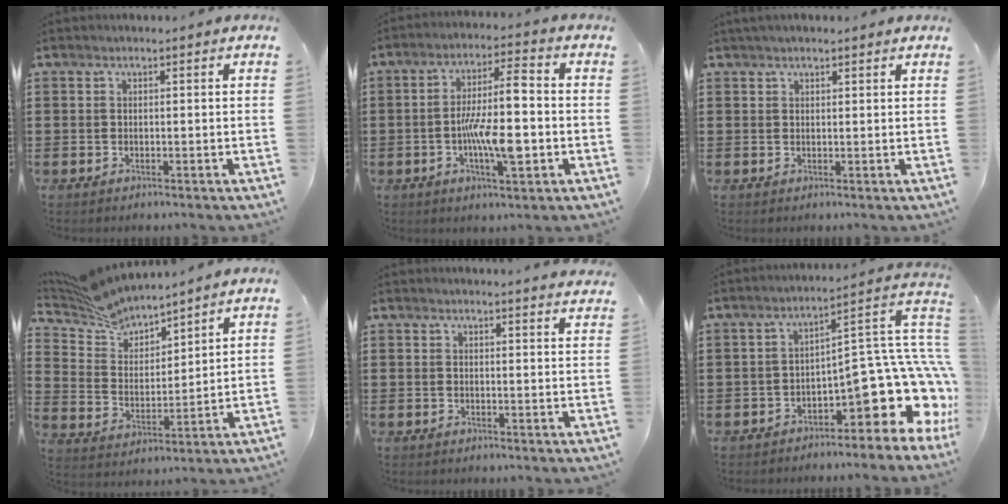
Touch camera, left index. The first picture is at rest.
{"total": 9.9, "force": [-1.9, 2.7, 9.3], "torque": [-0.168, 0.002, -0.038]}
{"total": 1.2, "force": [1.1, 0.3, 0.3], "torque": [-0.008, 0.002, 0.020]}
{"total": 7.1, "force": [7.0, 1.1, 0.9], "torque": [-0.054, -0.037, 0.125]}
{"total": 2.0, "force": [2.0, -0.4, 0.1], "torque": [-0.007, -0.006, 0.038]}
{"total": 11.8, "force": [-3.2, 4.1, 10.6], "torque": [-0.142, -0.020, -0.052]}